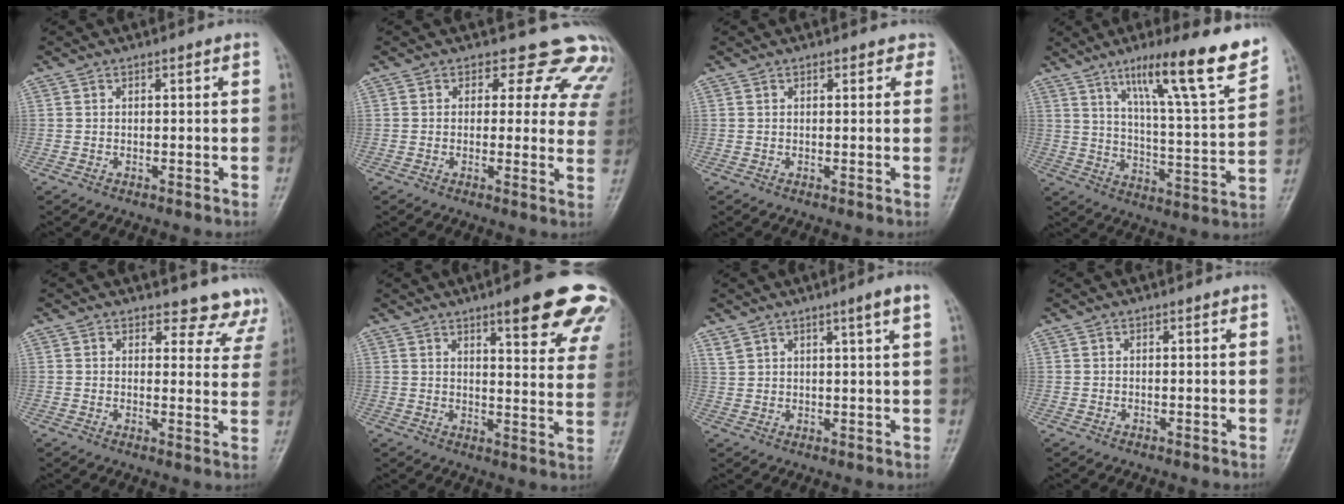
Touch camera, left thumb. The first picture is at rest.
{"total": 12.2, "force": [10.1, 6.2, 2.6], "torque": [0.031, -0.048, 0.081]}
{"total": 1.8, "force": [1.2, 1.2, 0.8], "torque": [0.014, -0.001, 0.006]}
{"total": 18.5, "force": [12.0, 1.9, 14.0], "torque": [-0.194, -0.060, 0.188]}
{"total": 9.5, "force": [8.7, 3.8, 0.0], "torque": [0.056, -0.054, 0.066]}
{"total": 18.2, "force": [11.9, 4.1, 13.2], "torque": [-0.130, -0.046, 0.140]}
{"total": 4.5, "force": [3.1, 0.0, 3.3], "torque": [-0.053, -0.018, 0.056]}
{"total": 0.0}